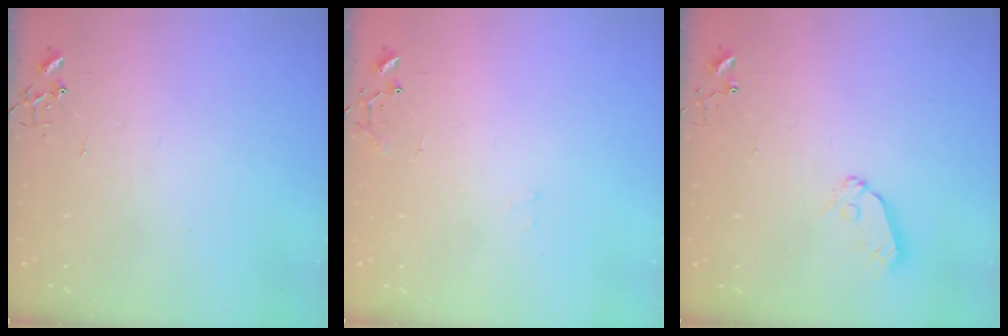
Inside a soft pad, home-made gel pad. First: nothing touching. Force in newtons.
{"total": 8.0, "press": 8.0, "slide": 0.9}
{"total": 7.0, "press": 7.0, "slide": 0.6}